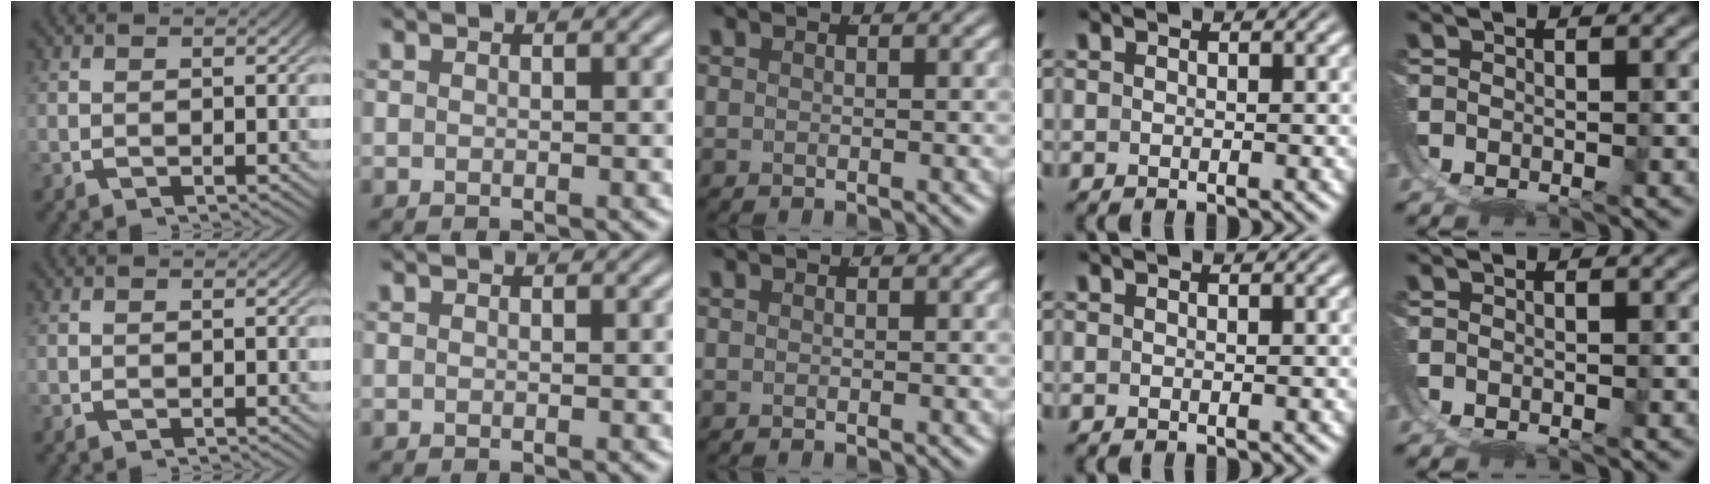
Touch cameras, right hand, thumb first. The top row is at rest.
{}